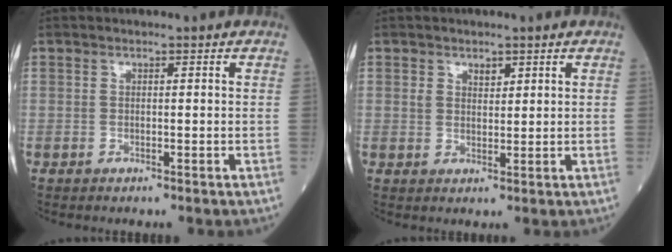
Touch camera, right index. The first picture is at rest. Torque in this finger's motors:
{"motor_torque": [-0.03, 0.04, 0.00, 0.02]}